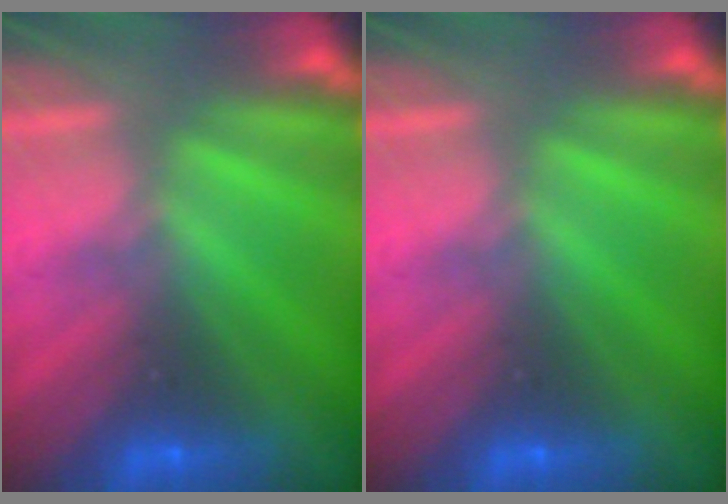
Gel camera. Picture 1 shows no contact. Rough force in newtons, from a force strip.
{"total": 0.0}